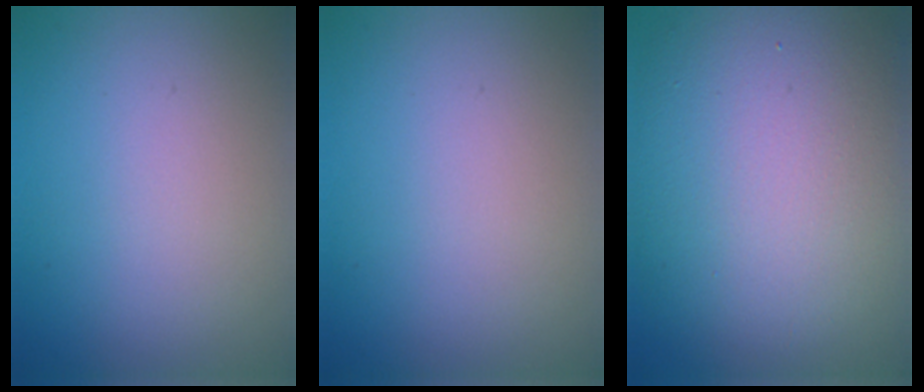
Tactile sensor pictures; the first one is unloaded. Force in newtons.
{"total": 0.0}
{"total": 13.8, "press": 13.8, "slide": 0.7}